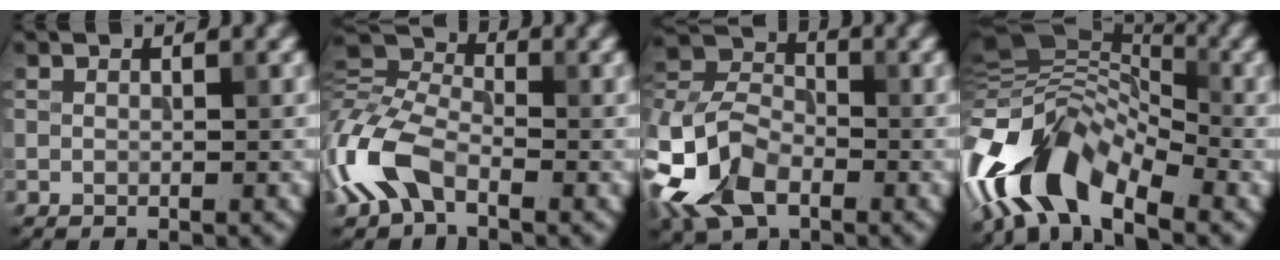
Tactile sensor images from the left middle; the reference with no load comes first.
{"total": 7.2, "force": [-3.0, 4.3, 5.0], "torque": [-0.117, 0.011, -0.082]}
{"total": 8.3, "force": [-3.7, 5.2, 5.2], "torque": [-0.113, 0.005, -0.089]}
{"total": 9.3, "force": [-5.1, 4.4, 6.4], "torque": [-0.105, 0.017, -0.112]}